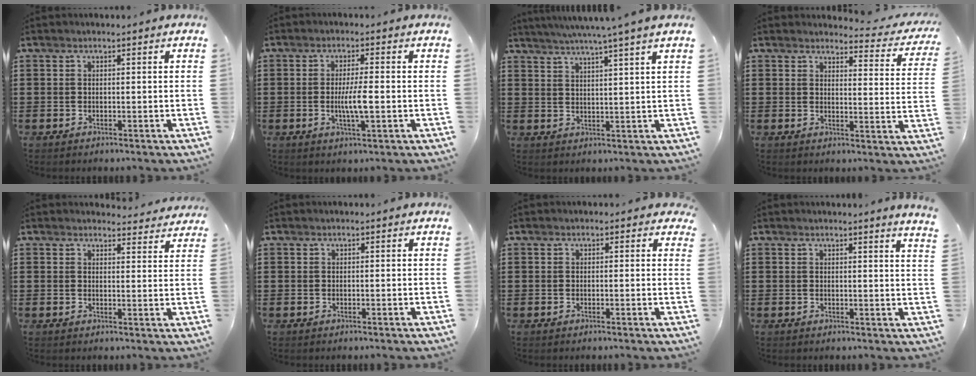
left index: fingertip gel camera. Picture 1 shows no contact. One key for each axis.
{"total": 4.7, "fx": -0.5, "fy": 0.6, "fz": 4.7, "tx": -0.088, "ty": -0.004, "tz": -0.012}
{"total": 4.5, "fx": 3.8, "fy": -1.2, "fz": 2.1, "tx": -0.051, "ty": -0.017, "tz": 0.062}
{"total": 3.3, "fx": 3.1, "fy": 0.5, "fz": 1.1, "tx": -0.027, "ty": -0.020, "tz": 0.052}
{"total": 2.8, "fx": 2.8, "fy": 0.5, "fz": 0.3, "tx": -0.006, "ty": -0.014, "tz": 0.050}
{"total": 0.0}
{"total": 0.6, "fx": 0.0, "fy": 0.5, "fz": 0.3, "tx": -0.008, "ty": 0.005, "tz": -0.002}
{"total": 1.7, "fx": 1.5, "fy": -0.6, "fz": 0.7, "tx": -0.007, "ty": -0.008, "tz": 0.027}